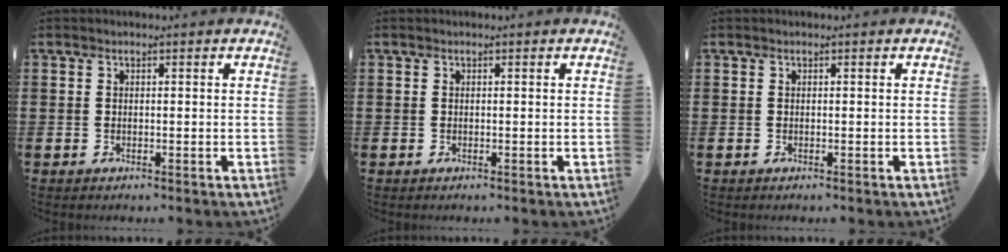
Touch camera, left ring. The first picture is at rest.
{"total": 0.0}
{"total": 0.0}